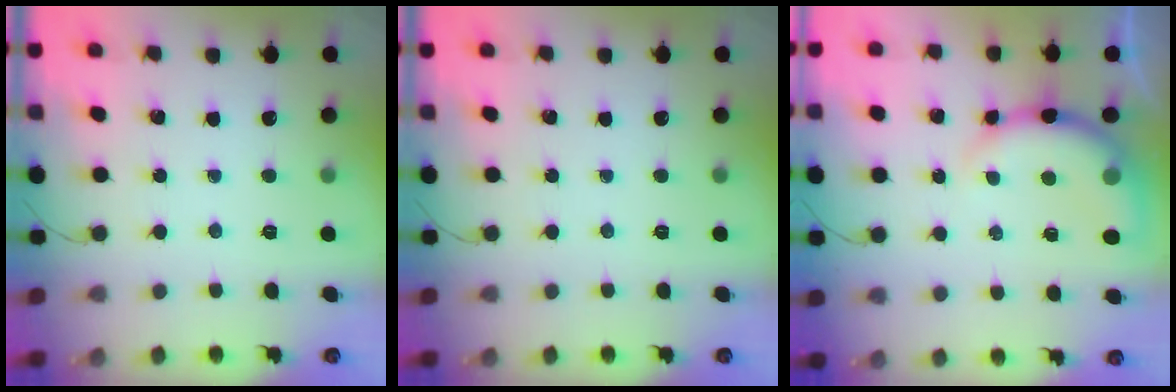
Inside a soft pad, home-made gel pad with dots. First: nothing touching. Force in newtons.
{"total": 0.0}
{"total": 9.5, "press": 9.3, "slide": 1.7}